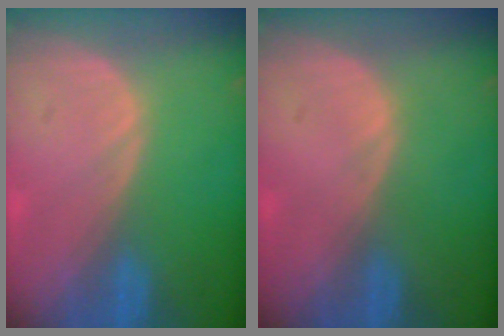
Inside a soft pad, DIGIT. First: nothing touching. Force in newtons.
{"total": 0.0}